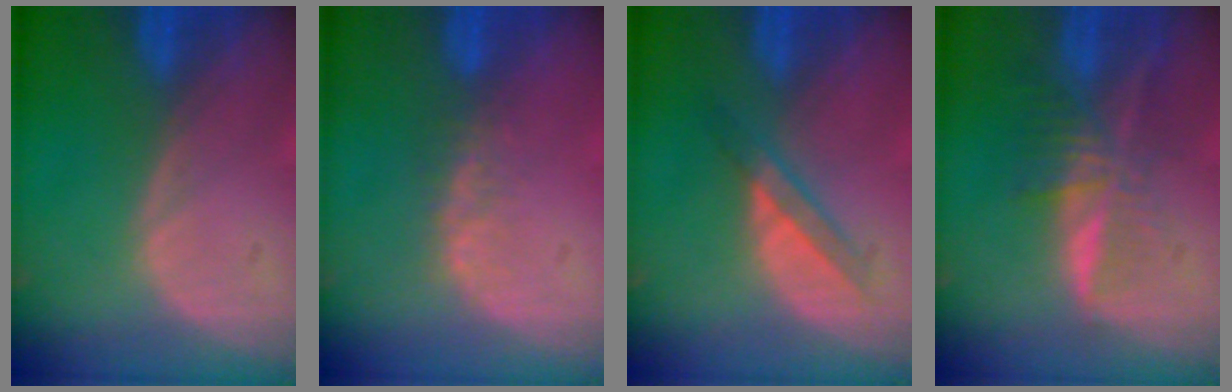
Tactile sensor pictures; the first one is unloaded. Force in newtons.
{"total": 2.8, "press": 2.4, "slide": 1.5}
{"total": 3.6, "press": 3.4, "slide": 1.1}
{"total": 7.0, "press": 6.0, "slide": 3.7}